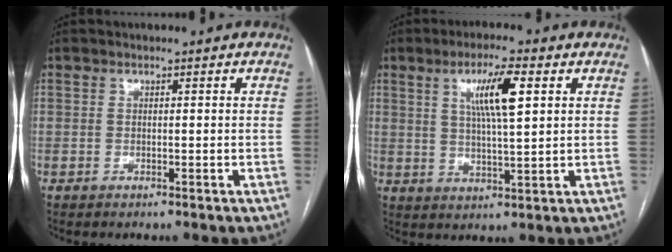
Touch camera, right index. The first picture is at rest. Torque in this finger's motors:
{"motor_torque": [0.63, 0.39, 0.52, 0.11]}